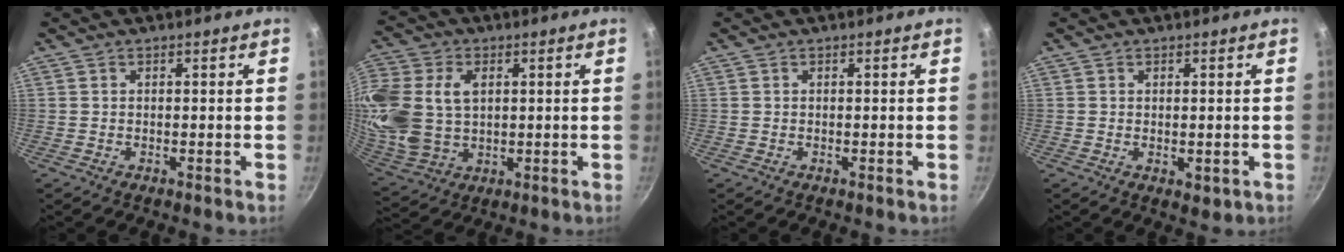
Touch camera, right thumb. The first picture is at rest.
{"total": 19.3, "force": [3.4, 14.0, 12.8], "torque": [-0.295, 0.001, 0.073]}
{"total": 0.0}
{"total": 1.9, "force": [-0.2, 1.0, 1.6], "torque": [-0.022, -0.009, 0.000]}